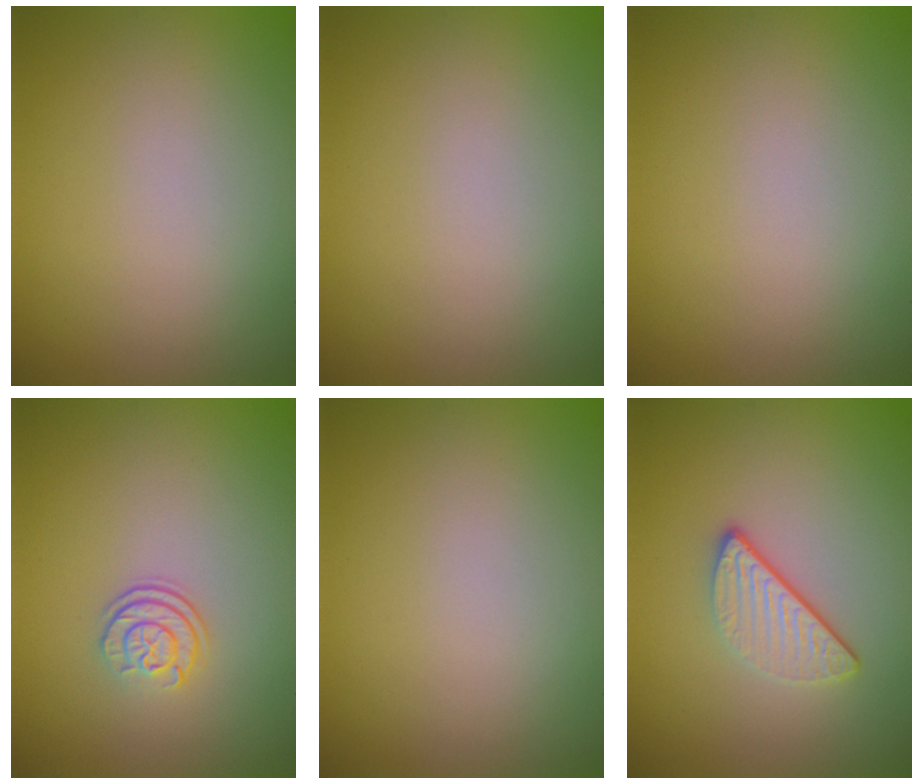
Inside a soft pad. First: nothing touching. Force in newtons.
{"total": 0.0}
{"total": 0.0}
{"total": 2.4, "press": 1.8, "slide": 1.5}
{"total": 0.0}
{"total": 3.0, "press": 2.3, "slide": 1.9}